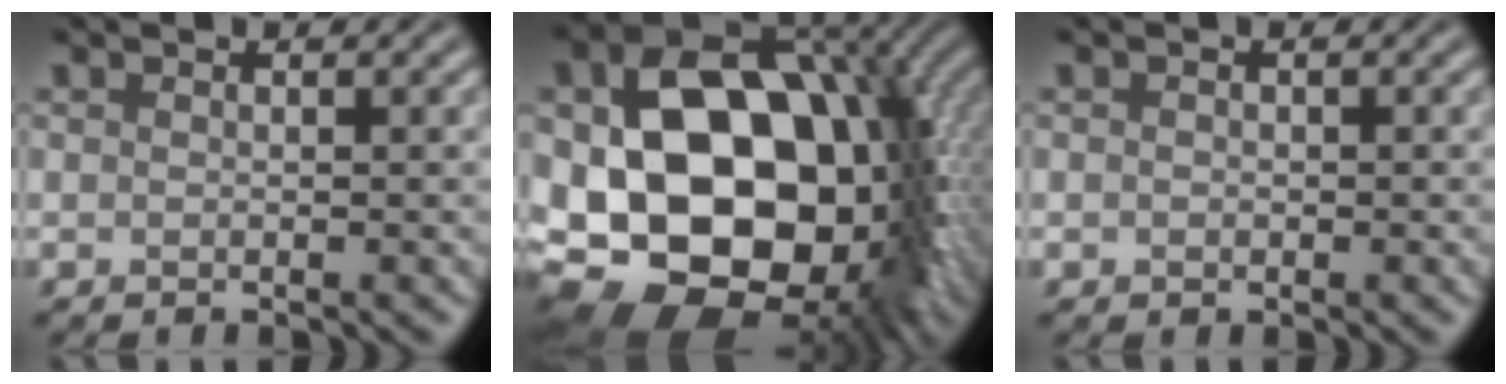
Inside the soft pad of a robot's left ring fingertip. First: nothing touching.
{"total": 20.1, "force": [-2.2, 14.0, 14.4], "torque": [-0.223, -0.019, -0.005]}
{"total": 0.6, "force": [-0.1, 0.6, 0.2], "torque": [0.001, -0.004, -0.002]}